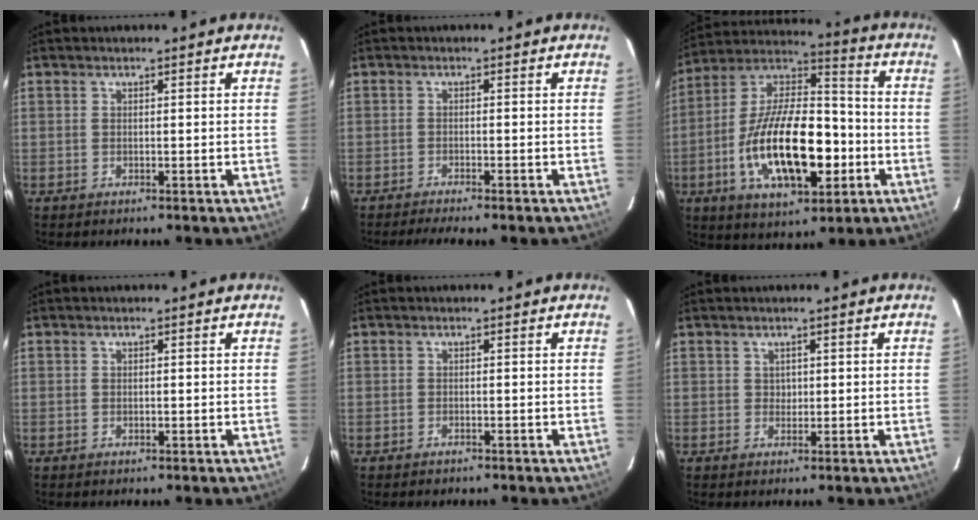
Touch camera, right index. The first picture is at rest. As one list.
[{"total": 5.2, "force": [-4.7, -0.1, 2.4], "torque": [-0.054, -0.011, -0.073]}, {"total": 22.8, "force": [-6.3, 10.3, 19.3], "torque": [-0.367, 0.001, -0.104]}, {"total": 0.6, "force": [0.0, 0.5, 0.2], "torque": [-0.003, 0.001, 0.001]}, {"total": 0.9, "force": [-0.7, 0.5, 0.1], "torque": [-0.005, 0.002, -0.012]}, {"total": 1.3, "force": [0.4, 1.3, 0.2], "torque": [0.002, 0.003, 0.006]}]